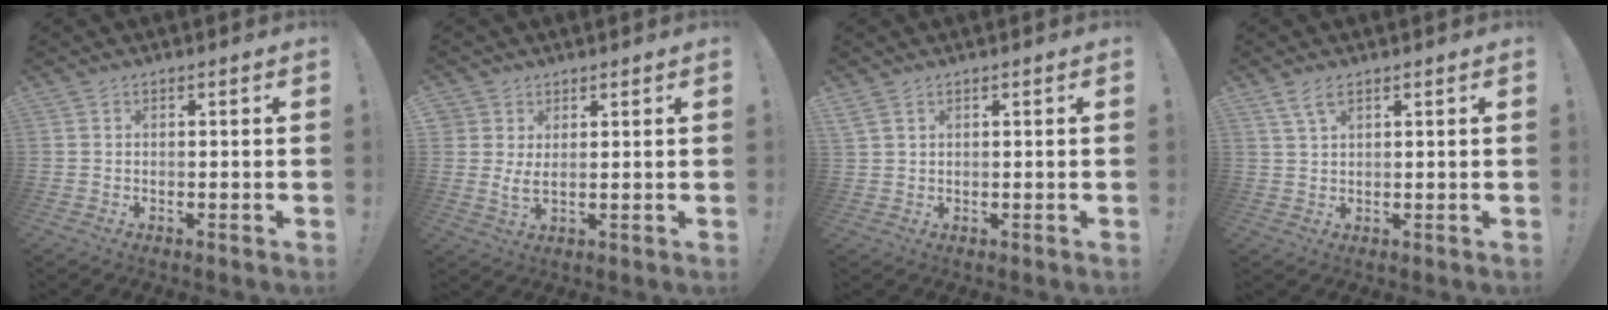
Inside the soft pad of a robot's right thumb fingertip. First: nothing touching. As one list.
[{"total": 3.9, "force": [2.0, 1.9, 2.7], "torque": [-0.044, -0.010, 0.039]}, {"total": 2.3, "force": [1.3, 0.9, 1.7], "torque": [-0.041, 0.002, 0.028]}, {"total": 3.9, "force": [2.3, 1.3, 2.9], "torque": [-0.060, -0.002, 0.043]}]